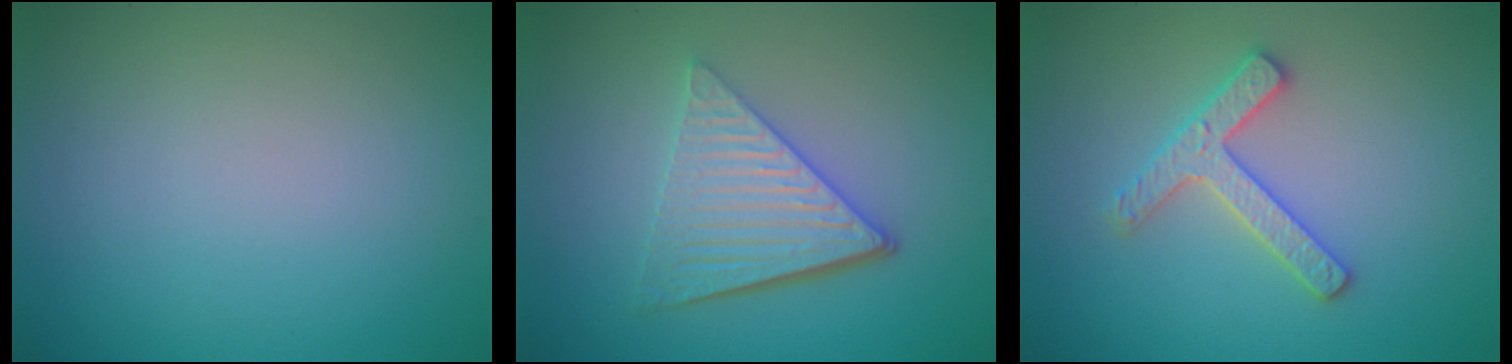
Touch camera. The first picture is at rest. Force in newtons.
{"total": 5.5, "press": 3.9, "slide": 3.9}
{"total": 2.7, "press": 2.6, "slide": 0.5}